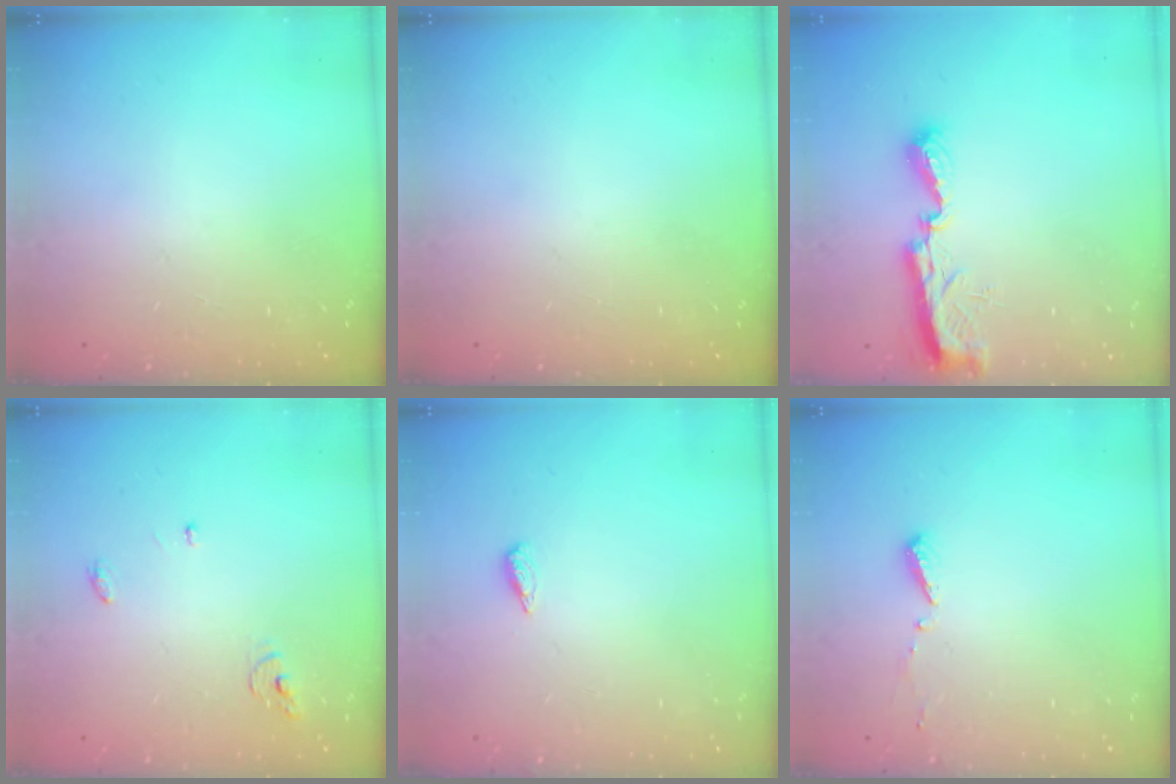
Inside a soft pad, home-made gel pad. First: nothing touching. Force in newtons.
{"total": 0.0}
{"total": 7.8, "press": 7.8, "slide": 0.6}
{"total": 3.9, "press": 3.9, "slide": 0.2}
{"total": 2.2, "press": 2.2, "slide": 0.4}
{"total": 3.5, "press": 3.5, "slide": 0.3}